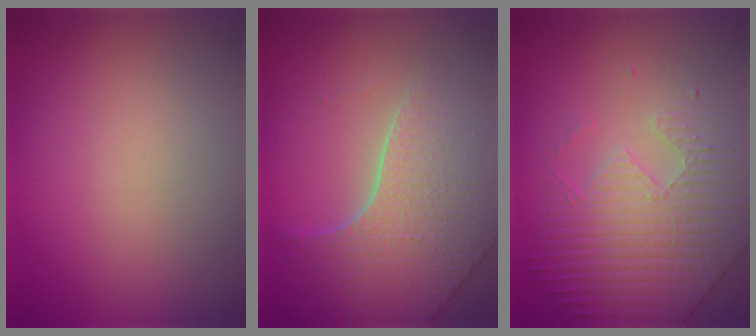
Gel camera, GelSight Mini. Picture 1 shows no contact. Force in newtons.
{"total": 7.5, "press": 5.7, "slide": 4.9}
{"total": 5.1, "press": 4.8, "slide": 1.6}